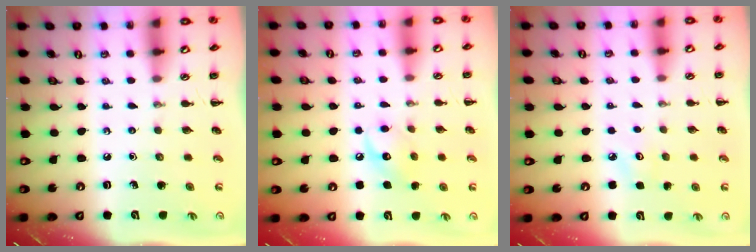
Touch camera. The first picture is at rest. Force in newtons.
{"total": 8.8, "press": 8.8, "slide": 0.4}
{"total": 2.6, "press": 2.5, "slide": 0.7}